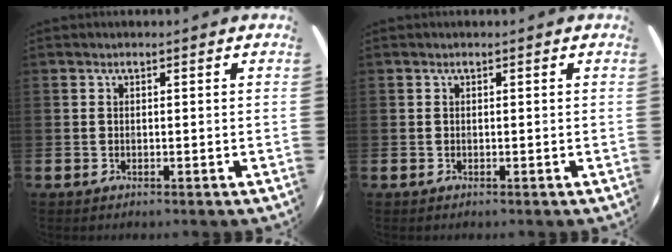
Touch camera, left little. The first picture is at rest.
{"total": 0.0}